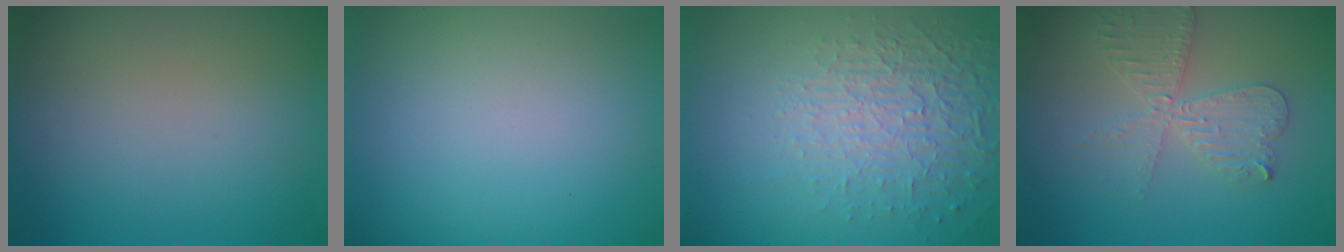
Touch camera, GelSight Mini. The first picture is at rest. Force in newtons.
{"total": 0.0}
{"total": 5.5, "press": 3.2, "slide": 4.5}
{"total": 4.0, "press": 3.4, "slide": 2.1}